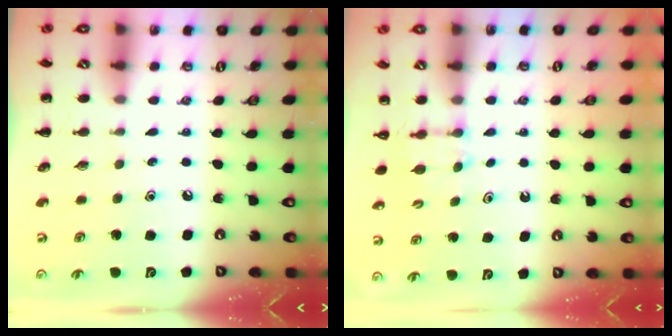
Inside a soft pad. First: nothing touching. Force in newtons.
{"total": 4.2, "press": 4.0, "slide": 1.3}